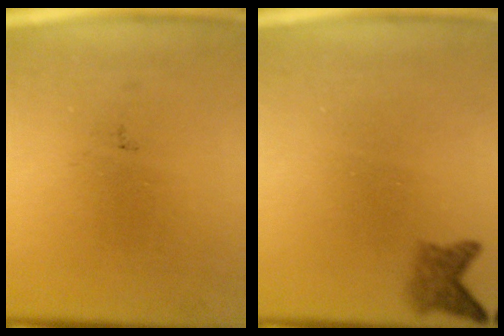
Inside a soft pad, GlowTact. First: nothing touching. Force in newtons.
{"total": 2.1}